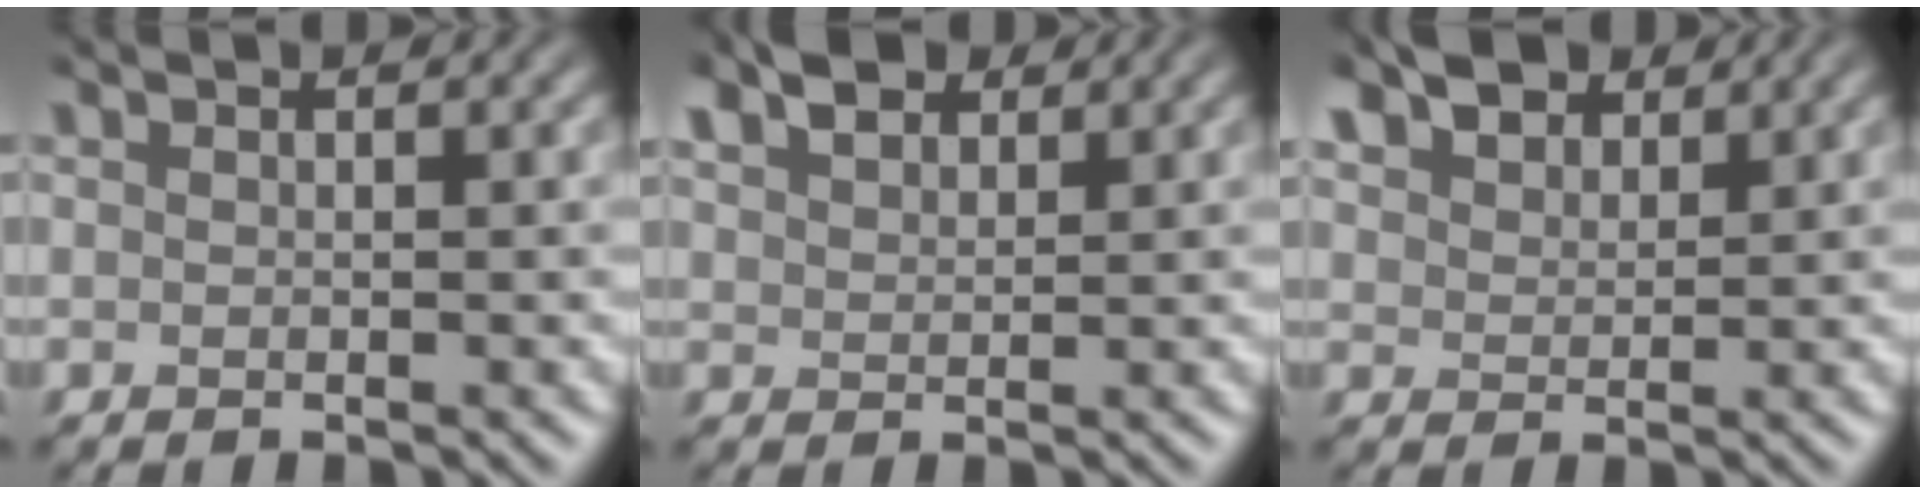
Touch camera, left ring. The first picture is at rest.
{"total": 3.1, "force": [2.1, 1.6, 1.5], "torque": [-0.039, 0.012, 0.041]}
{"total": 4.3, "force": [3.2, 2.2, 1.8], "torque": [-0.050, 0.013, 0.058]}